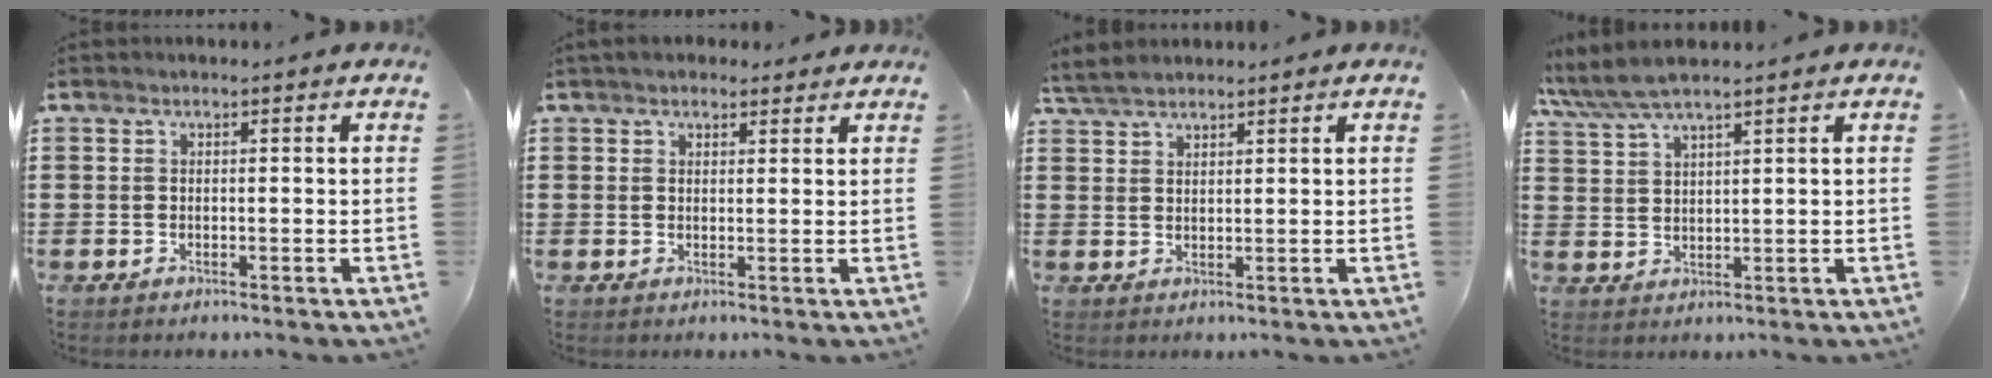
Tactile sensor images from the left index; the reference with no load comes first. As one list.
[{"total": 2.6, "force": [2.1, 1.5, 0.5], "torque": [-0.017, 0.007, 0.040]}, {"total": 2.8, "force": [2.5, 0.8, 1.0], "torque": [-0.027, 0.003, 0.049]}, {"total": 4.8, "force": [4.1, 0.7, 2.5], "torque": [-0.059, -0.007, 0.073]}]